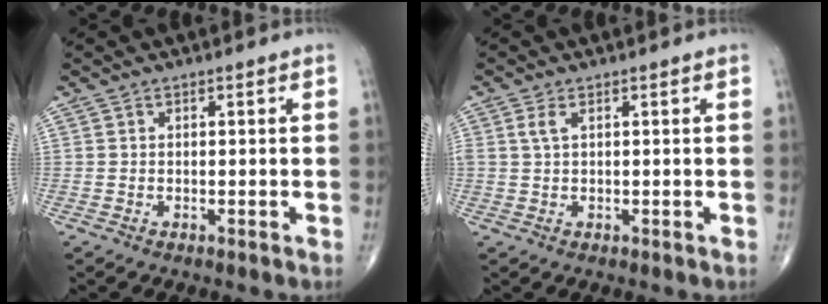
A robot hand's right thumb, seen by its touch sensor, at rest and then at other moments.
{"total": 2.0, "force": [0.8, 0.8, 1.6], "torque": [-0.041, 0.008, 0.020]}